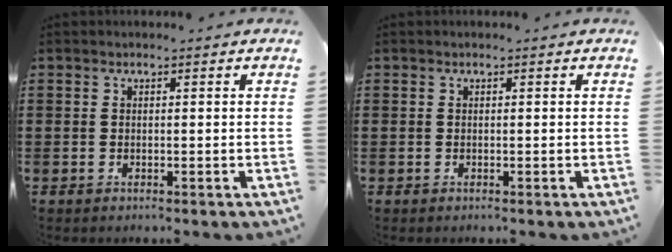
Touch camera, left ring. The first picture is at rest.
{"total": 0.0}